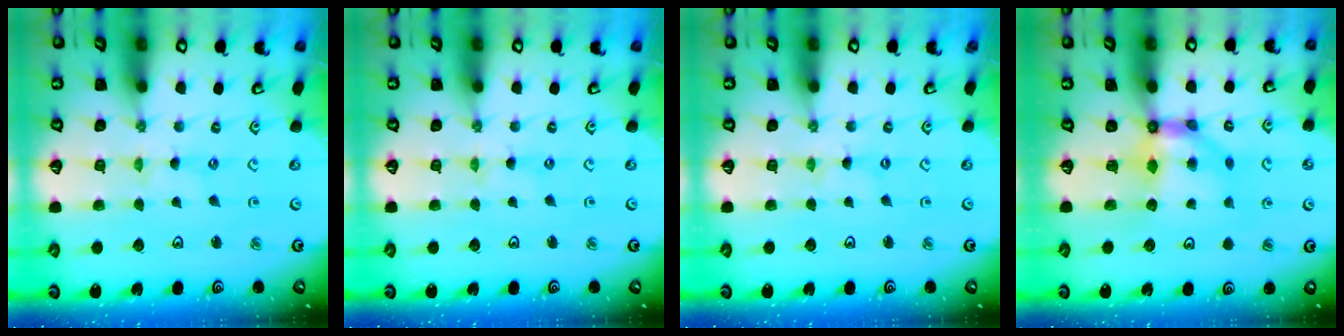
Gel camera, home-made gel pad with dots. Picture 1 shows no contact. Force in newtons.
{"total": 0.0}
{"total": 0.0}
{"total": 7.3, "press": 7.3, "slide": 0.4}